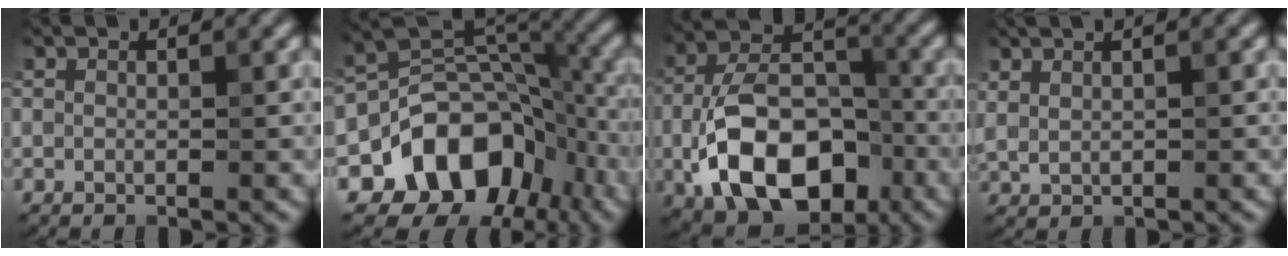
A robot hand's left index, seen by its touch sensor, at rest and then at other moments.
{"total": 10.4, "force": [-4.8, 7.5, 5.4], "torque": [-0.072, 0.001, -0.086]}
{"total": 11.2, "force": [-3.8, 6.8, 8.0], "torque": [-0.148, -0.004, -0.066]}
{"total": 2.1, "force": [1.4, 0.8, 1.4], "torque": [-0.023, 0.001, 0.027]}